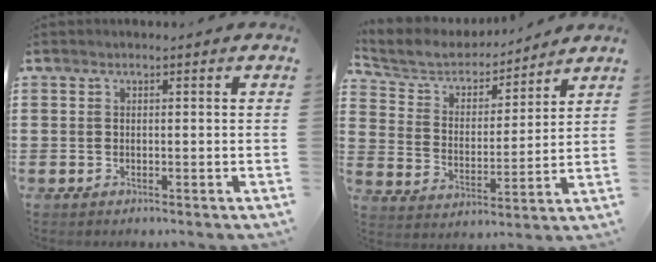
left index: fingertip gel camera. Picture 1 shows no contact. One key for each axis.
{"total": 6.3, "fx": 6.0, "fy": 1.8, "fz": 1.0, "tx": -0.056, "ty": -0.038, "tz": 0.101}